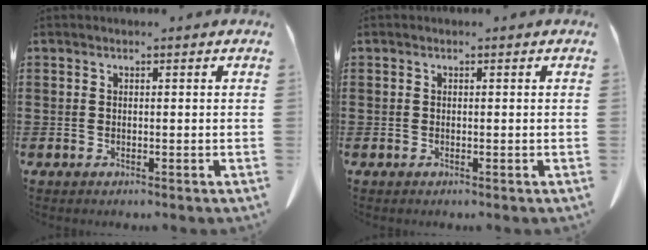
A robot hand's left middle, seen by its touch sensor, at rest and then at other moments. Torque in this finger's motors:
{"motor_torque": [-1.06, -1.08, 0.03, 0.00]}